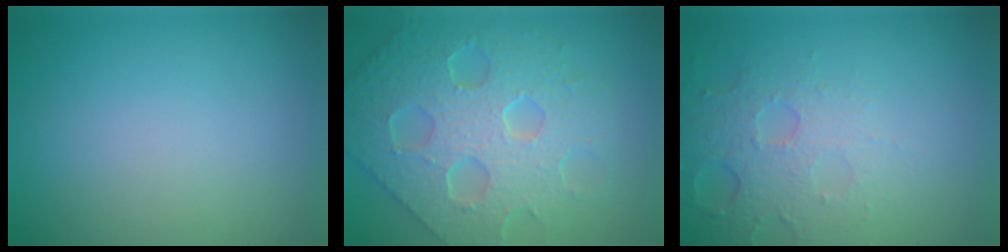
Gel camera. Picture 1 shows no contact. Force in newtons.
{"total": 6.9, "press": 6.1, "slide": 3.3}
{"total": 4.9, "press": 3.3, "slide": 3.6}